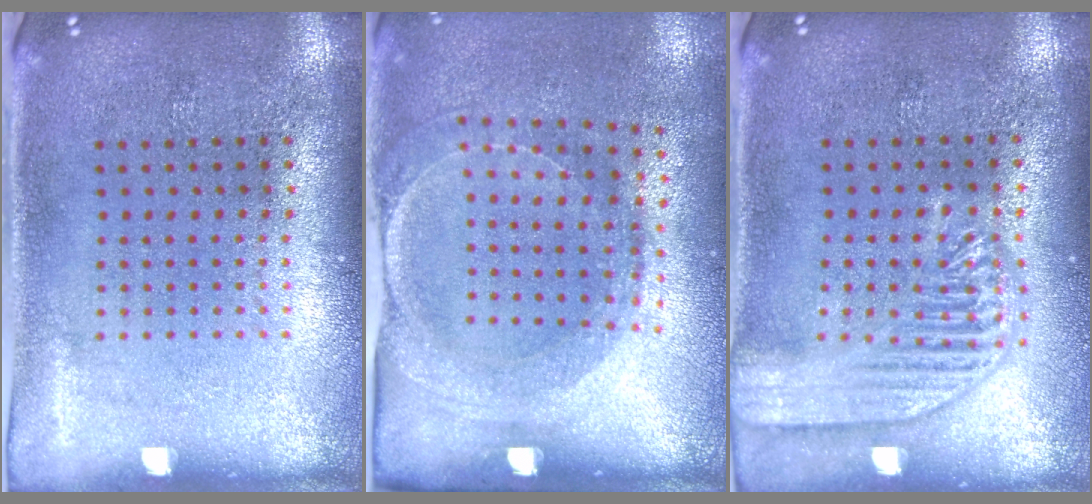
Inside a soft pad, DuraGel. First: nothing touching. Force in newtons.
{"total": 1.6, "press": 1.5, "slide": 0.6}
{"total": 2.0, "press": 2.0, "slide": 0.2}